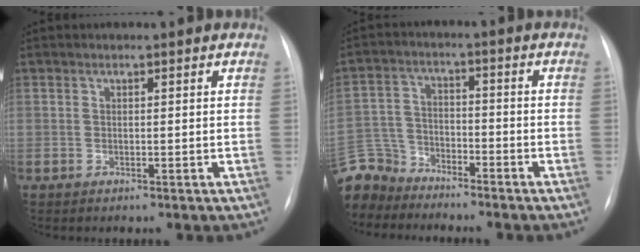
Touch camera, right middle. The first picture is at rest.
{"total": 10.0, "force": [-9.2, 3.9, 0.6], "torque": [-0.027, 0.011, -0.178]}